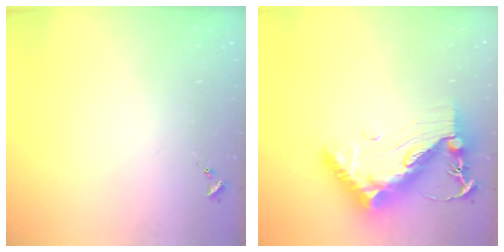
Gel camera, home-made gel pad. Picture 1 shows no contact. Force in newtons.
{"total": 19.1, "press": 19.1, "slide": 1.6}